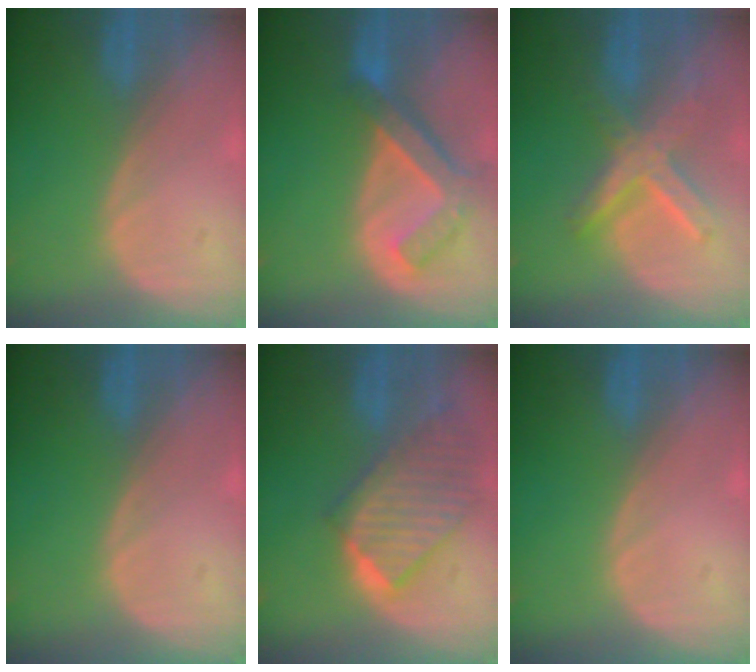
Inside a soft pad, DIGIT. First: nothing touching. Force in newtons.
{"total": 7.5, "press": 6.5, "slide": 3.8}
{"total": 7.8, "press": 6.7, "slide": 3.9}
{"total": 0.0}
{"total": 9.8, "press": 8.6, "slide": 4.6}
{"total": 0.0}